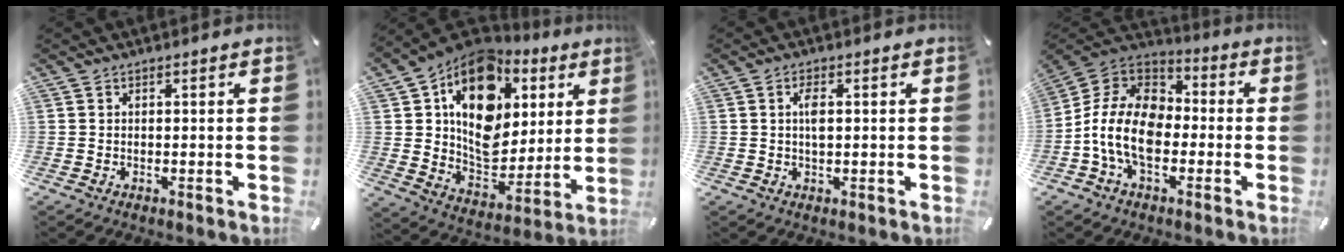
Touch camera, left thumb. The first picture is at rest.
{"total": 18.5, "force": [7.9, 13.3, 10.2], "torque": [-0.159, -0.053, 0.142]}
{"total": 2.9, "force": [0.4, 1.1, 2.6], "torque": [-0.061, 0.003, 0.002]}
{"total": 14.3, "force": [-4.9, 9.6, 9.4], "torque": [-0.211, 0.028, -0.096]}